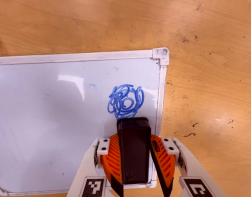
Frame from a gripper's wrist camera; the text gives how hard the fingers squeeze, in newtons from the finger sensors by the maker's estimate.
{"total": 11.6, "left": 13.3, "right": 9.9}